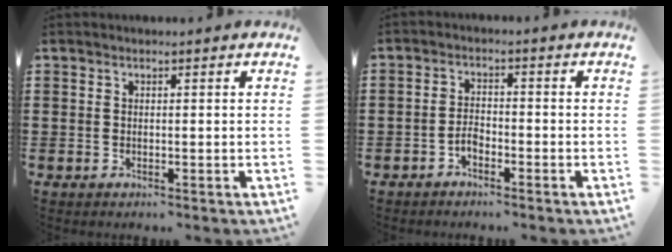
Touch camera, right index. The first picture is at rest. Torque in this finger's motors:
{"motor_torque": [2.14, 0.00, 0.06, -0.03]}